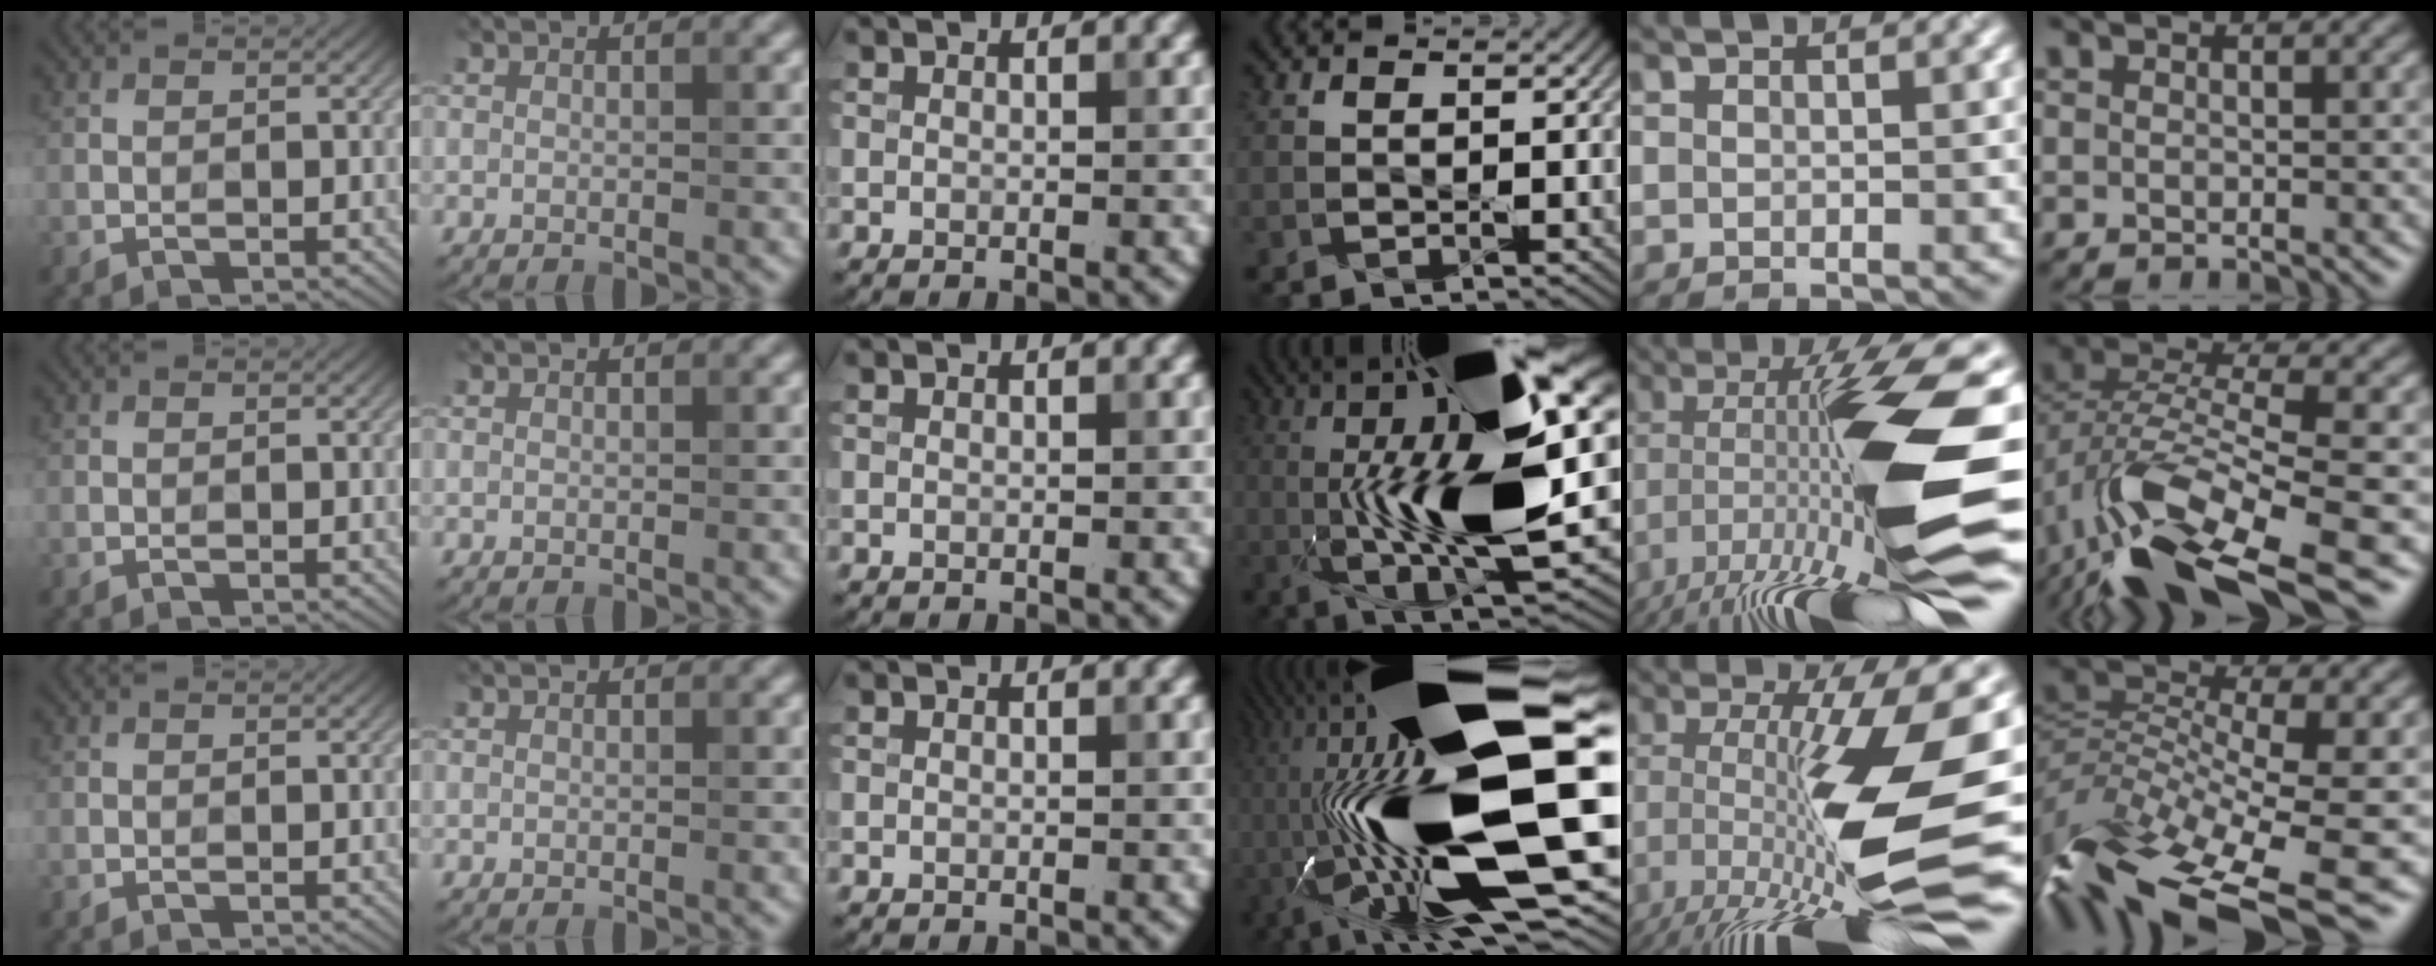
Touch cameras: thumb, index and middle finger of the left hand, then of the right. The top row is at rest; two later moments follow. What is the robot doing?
{"motion": "shake", "object": "medicine bottle"}